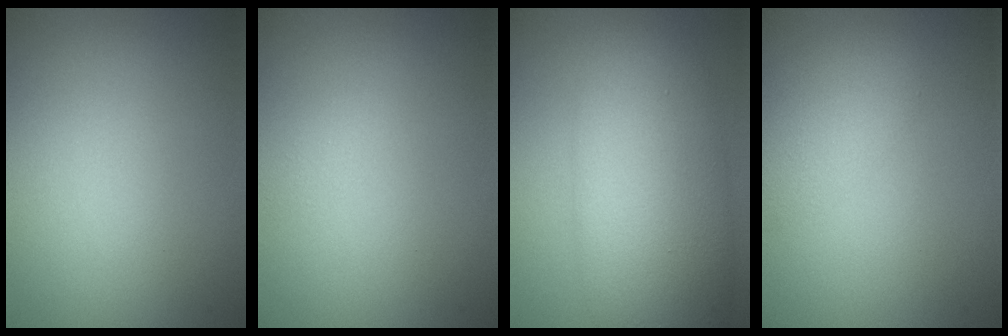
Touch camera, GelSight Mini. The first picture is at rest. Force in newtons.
{"total": 0.5, "press": 0.5, "slide": 0.0}
{"total": 9.9, "press": 9.9, "slide": 0.2}
{"total": 2.6, "press": 2.6, "slide": 0.1}